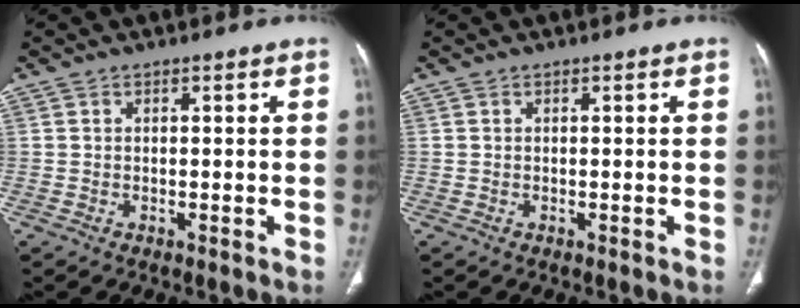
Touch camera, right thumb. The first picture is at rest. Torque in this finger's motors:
{"motor_torque": [0.00, 0.00, -0.14, 0.09, 0.01]}